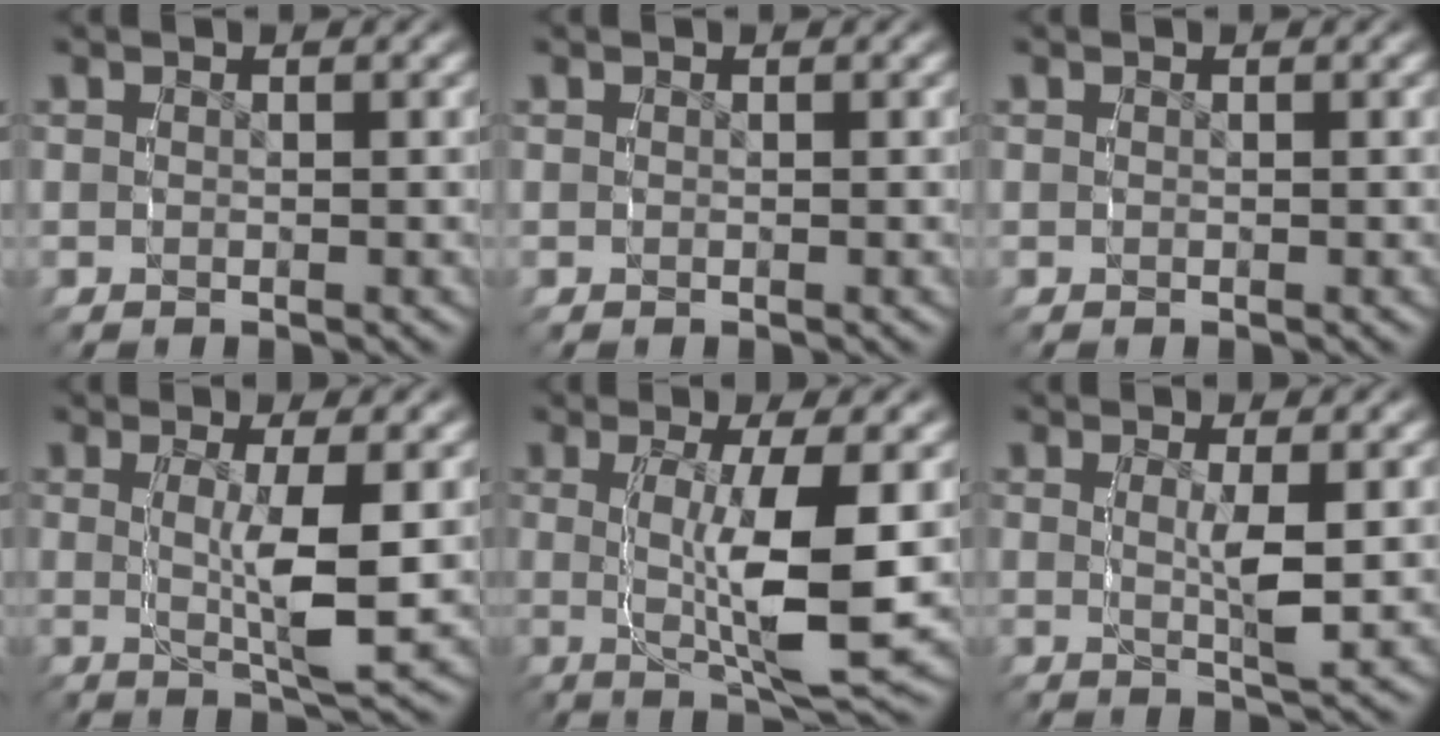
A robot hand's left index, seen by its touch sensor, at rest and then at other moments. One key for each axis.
{"total": 0.0}
{"total": 0.0}
{"total": 5.2, "fx": 0.9, "fy": 0.4, "fz": 5.1, "tx": -0.088, "ty": -0.012, "tz": 0.020}
{"total": 8.0, "fx": 1.0, "fy": 1.3, "fz": 7.8, "tx": -0.124, "ty": -0.016, "tz": 0.028}
{"total": 2.8, "fx": 0.7, "fy": -0.3, "fz": 2.7, "tx": -0.045, "ty": -0.011, "tz": 0.016}